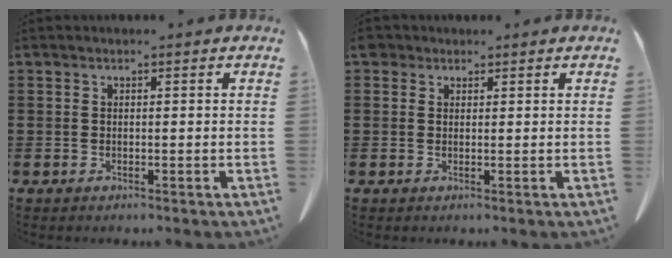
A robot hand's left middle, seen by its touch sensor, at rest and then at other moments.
{"total": 1.6, "force": [1.1, 1.1, 0.3], "torque": [-0.012, 0.007, 0.022]}